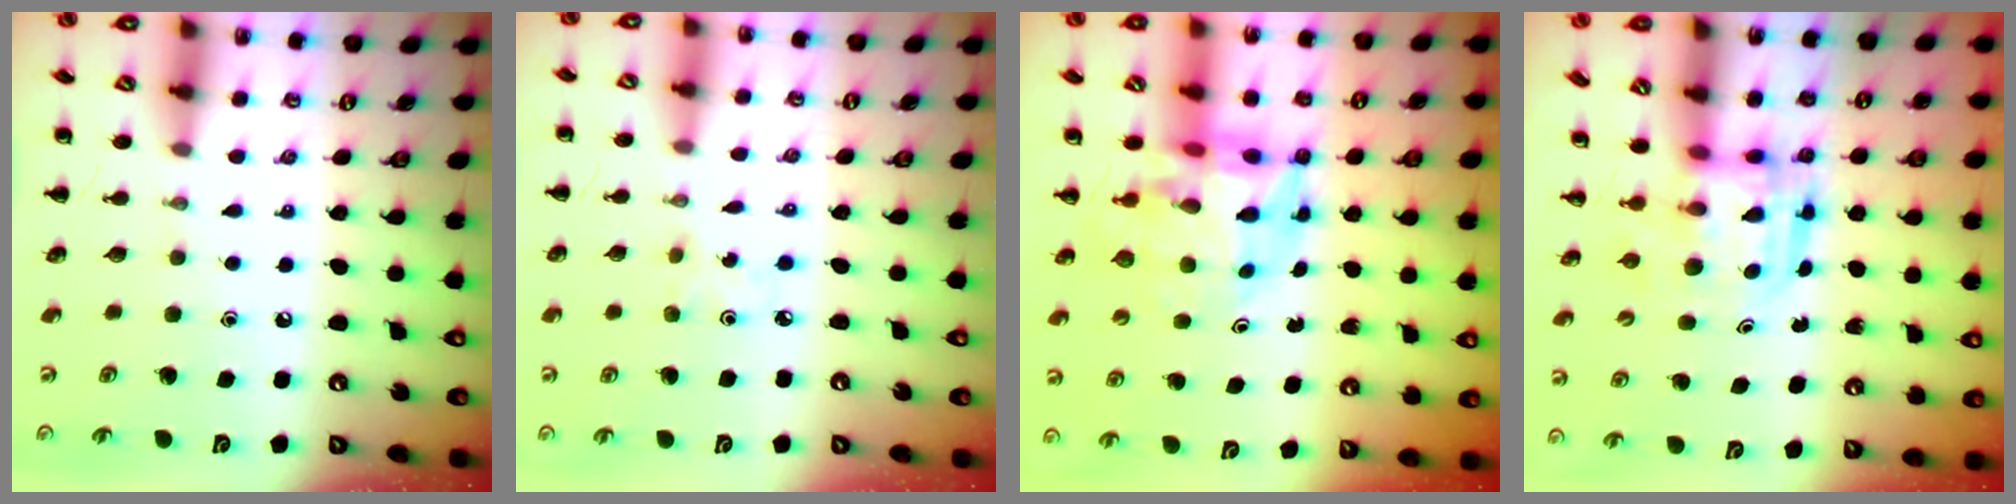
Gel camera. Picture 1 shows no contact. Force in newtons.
{"total": 1.2, "press": 1.1, "slide": 0.4}
{"total": 9.5, "press": 8.9, "slide": 3.4}
{"total": 3.0, "press": 3.0, "slide": 0.3}